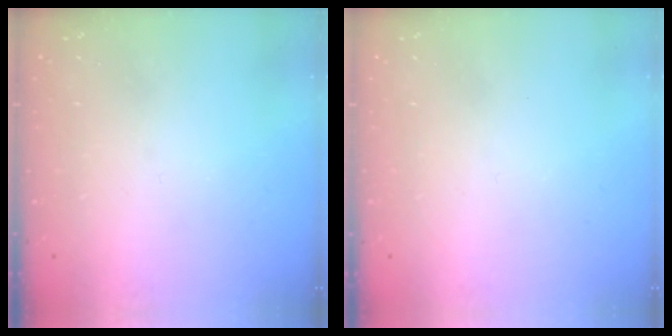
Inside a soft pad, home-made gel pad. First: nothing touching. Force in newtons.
{"total": 1.6, "press": 1.6, "slide": 0.1}